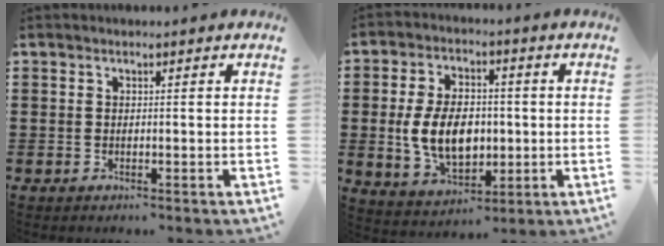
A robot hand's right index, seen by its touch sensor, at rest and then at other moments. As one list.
[{"total": 9.7, "force": [-0.5, 6.4, 7.3], "torque": [-0.147, 0.004, -0.013]}]